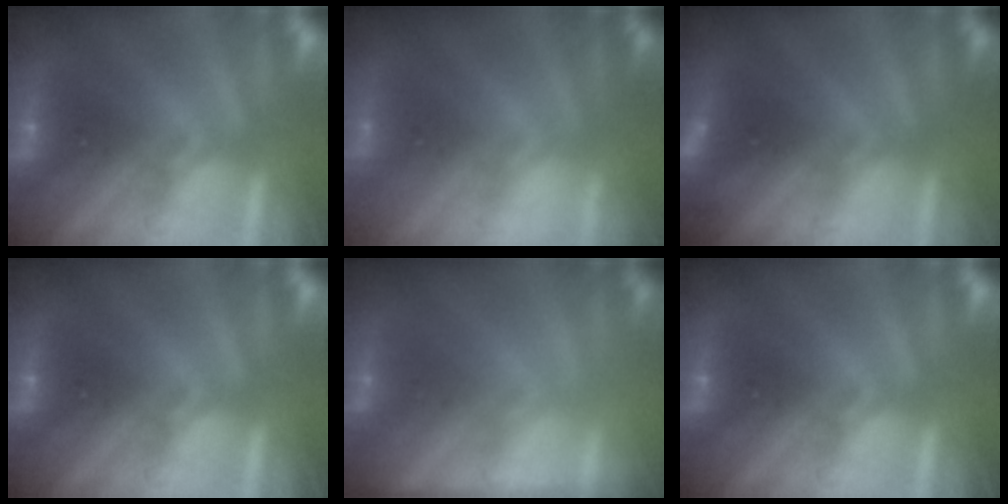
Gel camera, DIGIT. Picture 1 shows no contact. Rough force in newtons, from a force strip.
{"total": 2.4}
{"total": 1.8}
{"total": 0.0}
{"total": 1.7}
{"total": 0.0}